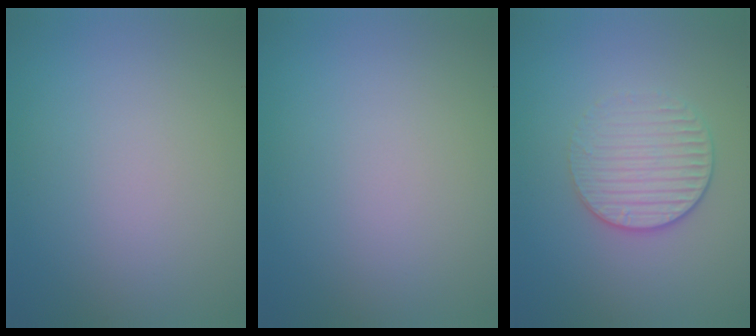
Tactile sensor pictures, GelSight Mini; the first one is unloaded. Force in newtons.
{"total": 0.0}
{"total": 3.0, "press": 2.7, "slide": 1.3}